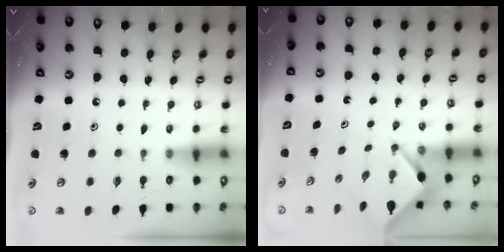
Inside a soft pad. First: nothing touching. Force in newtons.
{"total": 2.6, "press": 2.6, "slide": 0.0}